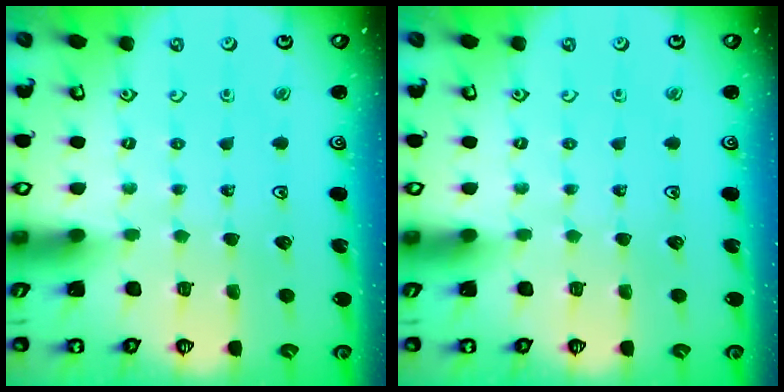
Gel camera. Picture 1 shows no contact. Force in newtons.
{"total": 0.0}